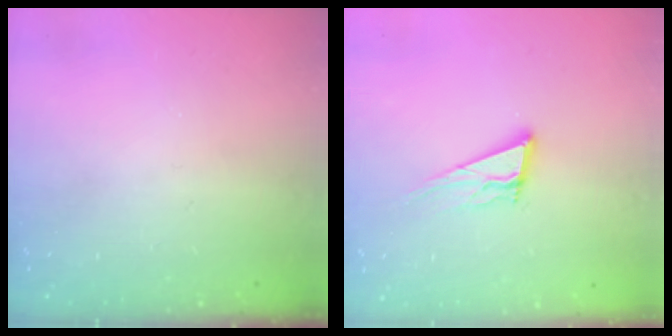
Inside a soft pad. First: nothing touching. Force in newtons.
{"total": 11.5, "press": 11.2, "slide": 2.6}